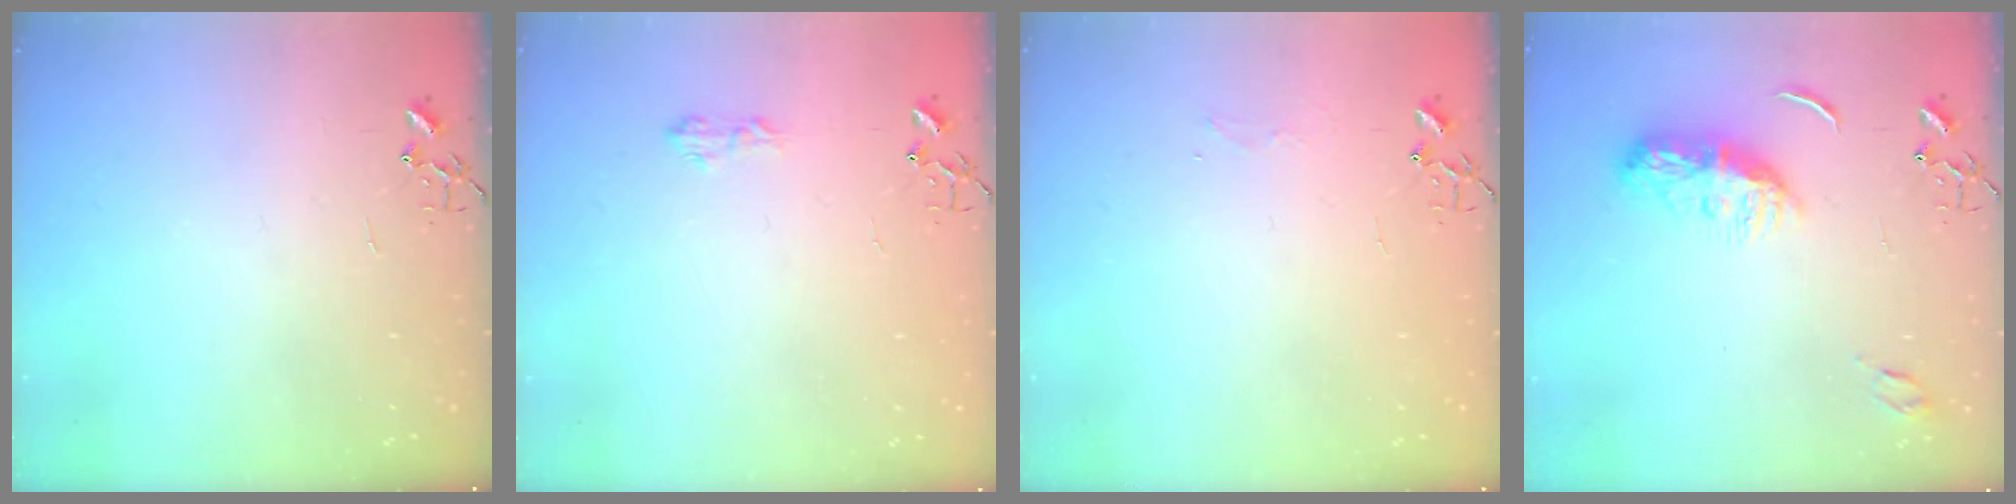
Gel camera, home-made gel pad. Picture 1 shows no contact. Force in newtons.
{"total": 5.9, "press": 5.9, "slide": 0.8}
{"total": 3.8, "press": 3.8, "slide": 0.4}
{"total": 9.4, "press": 9.4, "slide": 0.4}